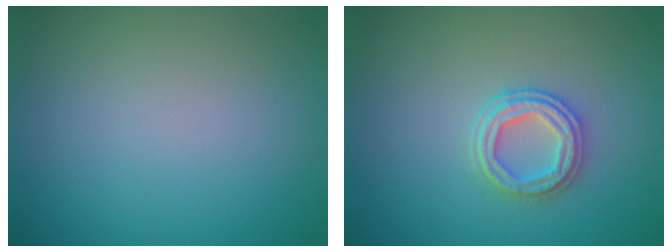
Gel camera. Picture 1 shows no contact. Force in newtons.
{"total": 2.8, "press": 2.7, "slide": 0.8}